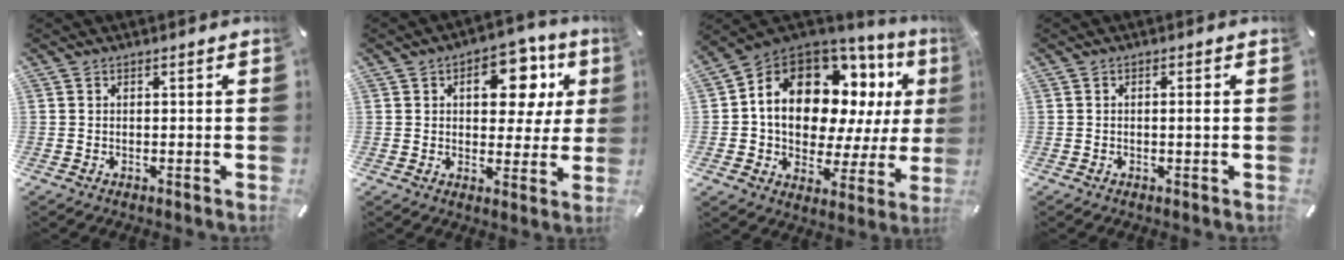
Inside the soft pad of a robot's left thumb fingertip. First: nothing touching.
{"total": 13.6, "force": [4.6, 8.2, 9.7], "torque": [-0.112, -0.011, 0.070]}
{"total": 16.5, "force": [6.4, 11.1, 10.5], "torque": [-0.195, -0.053, 0.105]}
{"total": 1.2, "force": [-0.1, 0.2, 1.2], "torque": [-0.022, 0.002, -0.003]}